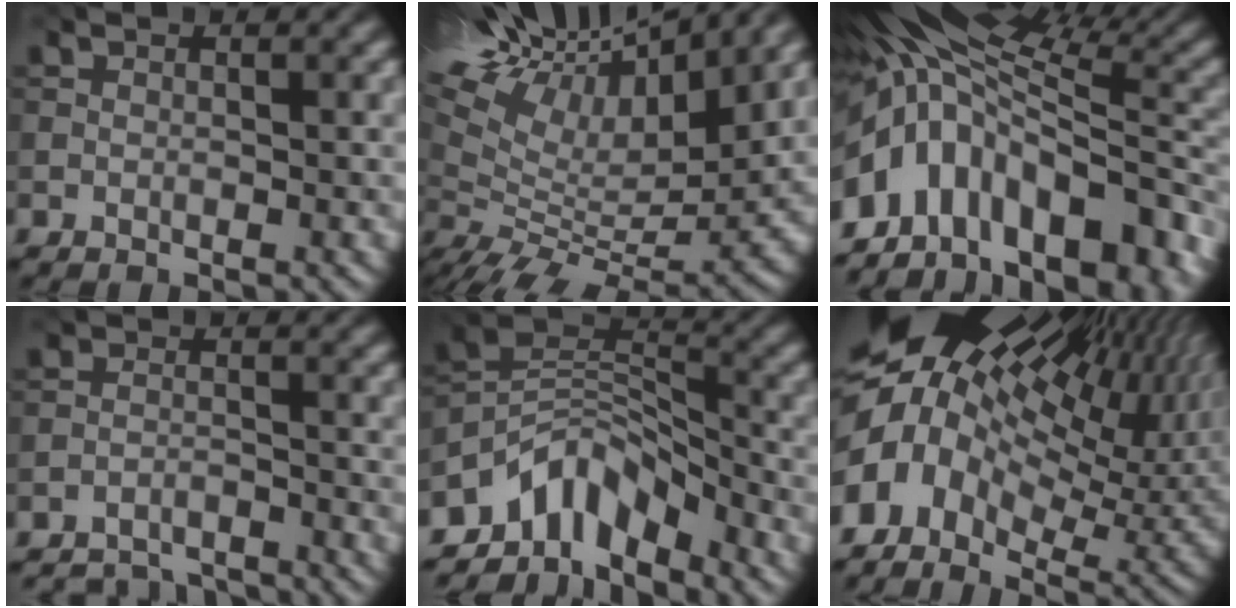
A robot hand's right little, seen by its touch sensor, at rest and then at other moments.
{"total": 17.2, "force": [9.2, 5.3, 13.5], "torque": [-0.241, 0.045, 0.148]}
{"total": 15.6, "force": [-5.6, 9.0, 11.4], "torque": [-0.217, -0.004, -0.072]}
{"total": 5.1, "force": [-5.0, 1.1, 0.5], "torque": [-0.006, -0.005, -0.081]}
{"total": 6.7, "force": [-5.4, 3.1, 2.6], "torque": [-0.026, -0.001, -0.112]}
{"total": 18.7, "force": [3.6, 11.4, 14.5], "torque": [-0.238, -0.007, 0.093]}